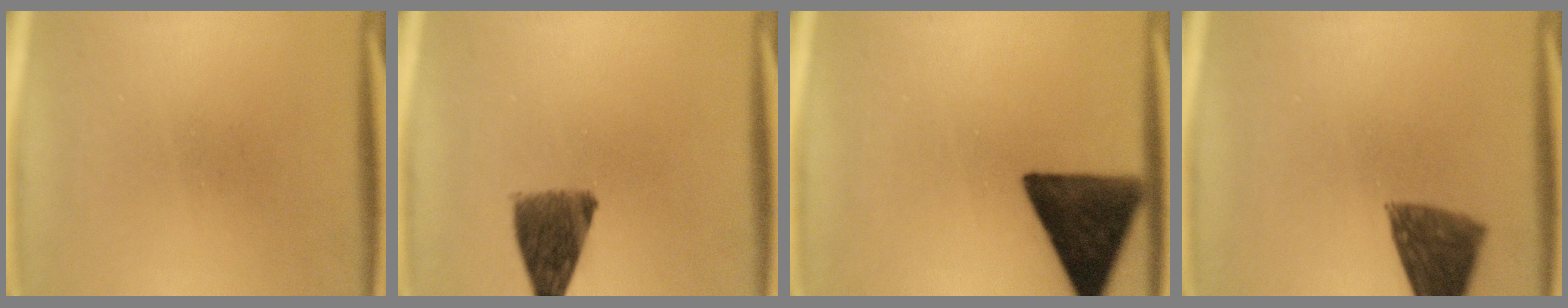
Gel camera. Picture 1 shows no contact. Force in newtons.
{"total": 8.8}
{"total": 14.7}
{"total": 9.0}